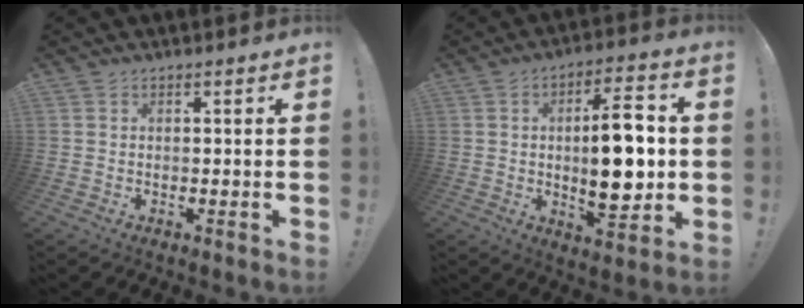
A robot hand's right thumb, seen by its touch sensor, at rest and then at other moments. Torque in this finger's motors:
{"motor_torque": [0.09, 0.50, 0.25, 0.03, 0.05]}